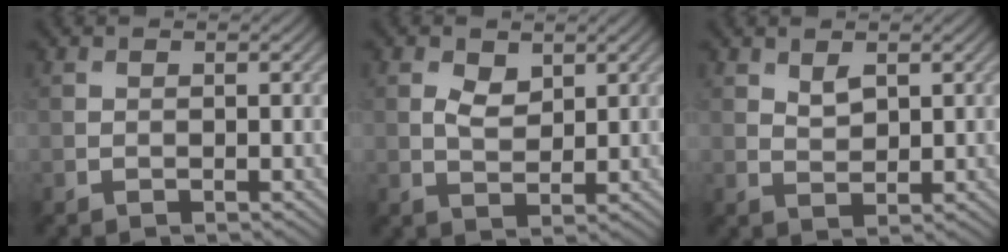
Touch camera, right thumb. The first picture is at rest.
{"total": 2.8, "force": [1.2, 1.7, 1.9], "torque": [-0.043, -0.005, 0.027]}
{"total": 2.1, "force": [1.3, 1.0, 1.3], "torque": [-0.027, -0.005, 0.030]}